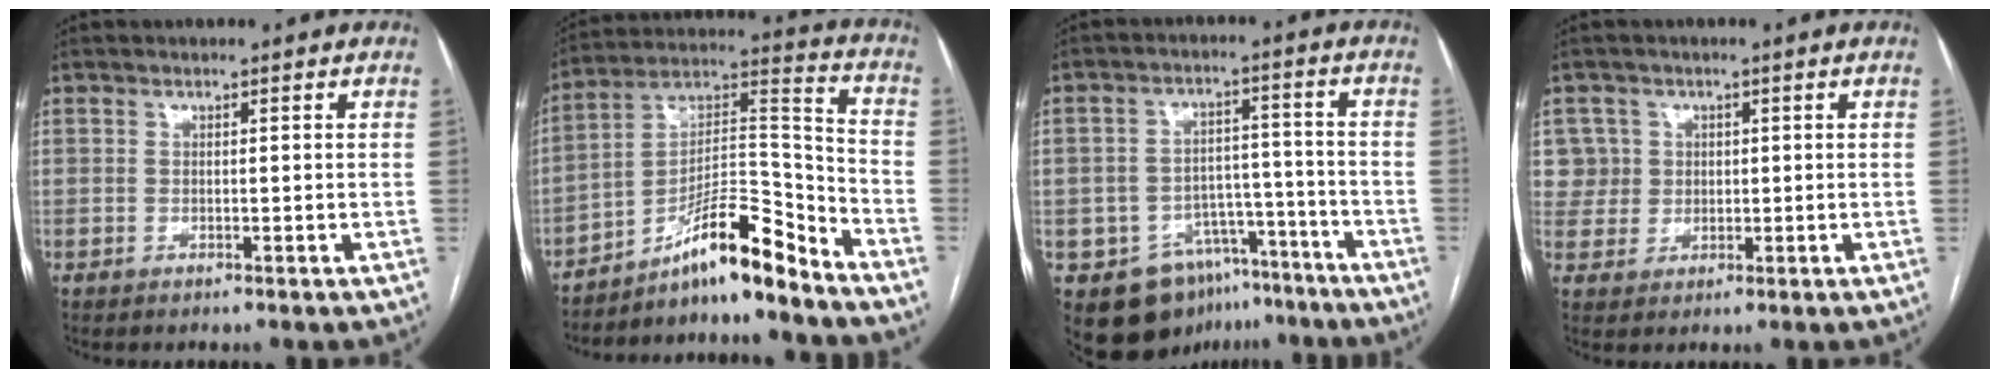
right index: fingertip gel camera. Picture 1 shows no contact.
{"total": 13.5, "force": [-10.8, 0.6, 8.0], "torque": [-0.136, 0.036, -0.180]}
{"total": 13.1, "force": [-8.6, 9.1, 3.9], "torque": [-0.051, 0.050, -0.116]}
{"total": 5.1, "force": [1.6, 4.9, -0.4], "torque": [0.027, 0.011, 0.034]}